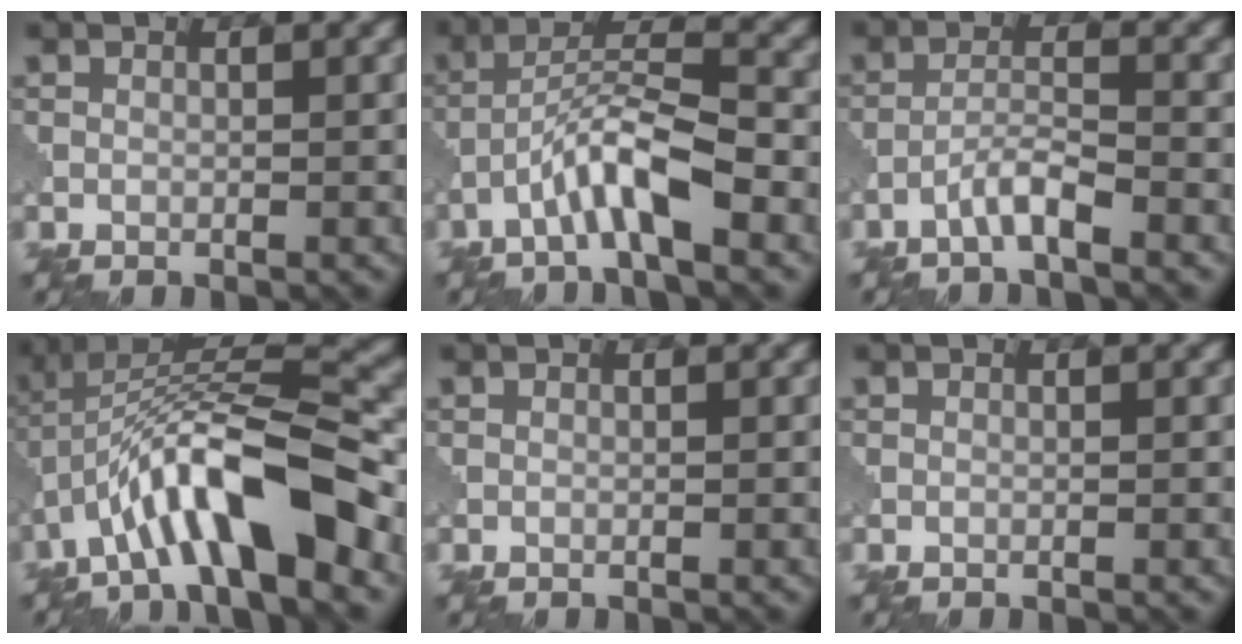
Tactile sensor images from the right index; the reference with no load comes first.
{"total": 6.0, "force": [-3.1, 1.2, 5.0], "torque": [-0.091, 0.020, -0.062]}
{"total": 2.7, "force": [-1.9, 0.2, 1.9], "torque": [-0.036, 0.013, -0.043]}
{"total": 10.6, "force": [-4.8, 2.7, 9.0], "torque": [-0.154, 0.025, -0.087]}
{"total": 0.0}
{"total": 0.0}